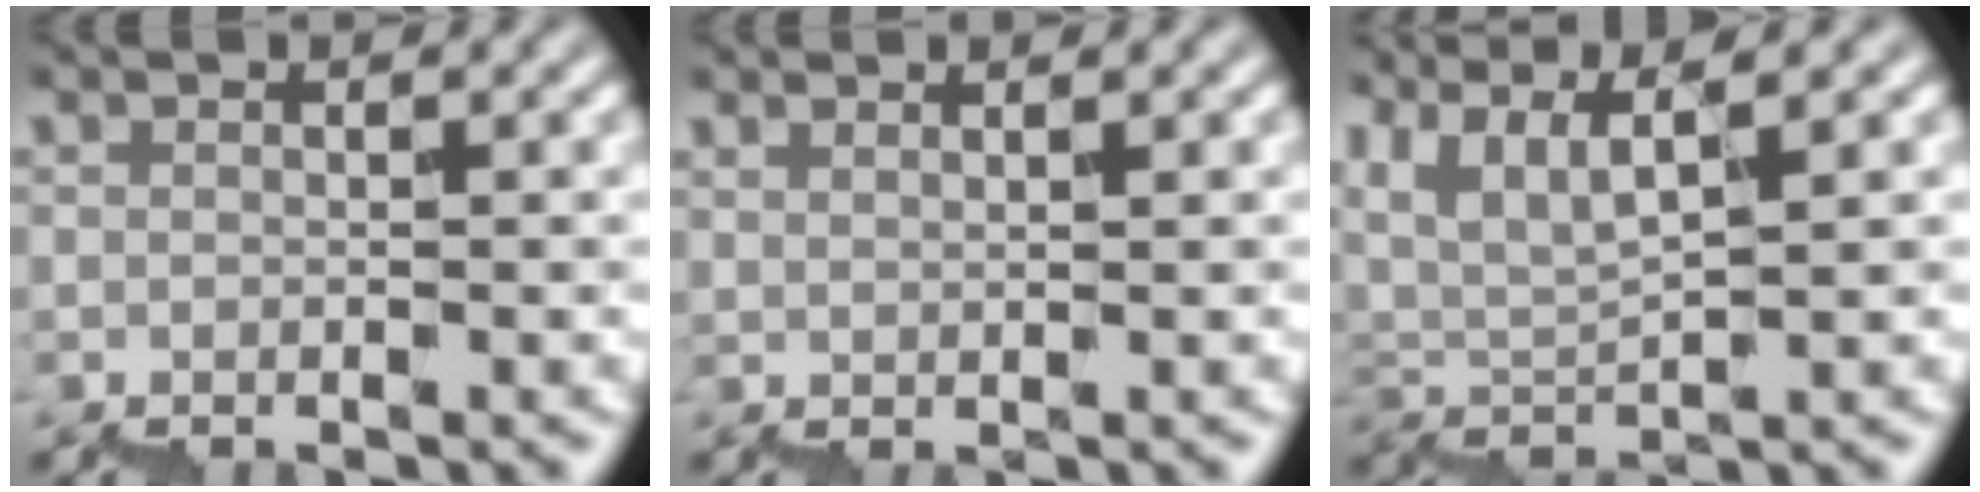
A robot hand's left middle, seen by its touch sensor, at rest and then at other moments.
{"total": 1.5, "force": [1.4, 0.4, 0.6], "torque": [0.015, -0.004, 0.025]}
{"total": 5.7, "force": [4.9, 1.0, 2.9], "torque": [-0.054, 0.013, 0.093]}